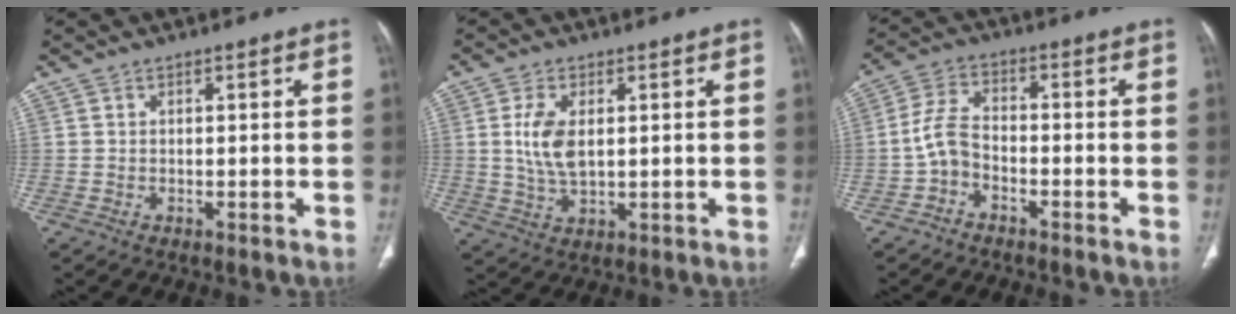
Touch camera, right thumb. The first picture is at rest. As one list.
[{"total": 7.2, "force": [1.2, 3.9, 6.0], "torque": [-0.120, -0.006, 0.025]}, {"total": 5.4, "force": [-2.1, 3.4, 3.6], "torque": [-0.065, 0.029, -0.051]}]